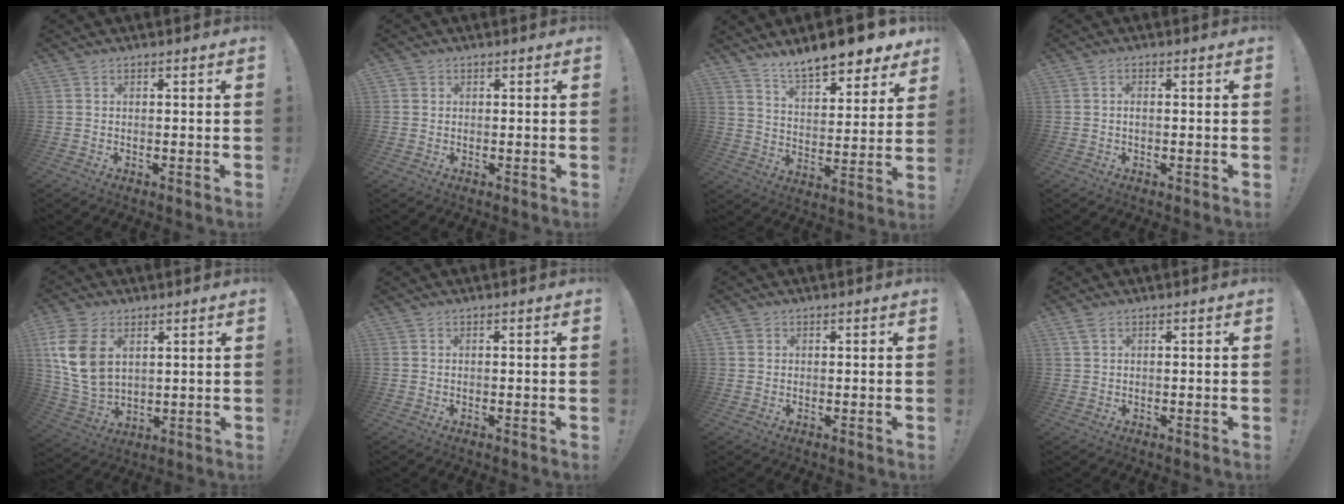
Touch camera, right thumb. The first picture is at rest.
{"total": 1.5, "force": [0.3, 1.4, 0.3], "torque": [0.003, 0.000, 0.004]}
{"total": 12.3, "force": [10.7, 3.2, 5.0], "torque": [-0.082, -0.085, 0.185]}
{"total": 1.0, "force": [-0.2, 0.4, 0.8], "torque": [-0.025, 0.006, -0.003]}
{"total": 14.3, "force": [4.9, 9.5, 9.5], "torque": [-0.191, -0.020, 0.094]}
{"total": 0.0}
{"total": 2.0, "force": [1.0, 1.7, 0.4], "torque": [-0.002, -0.003, 0.017]}
{"total": 1.9, "force": [1.1, 0.9, 1.3], "torque": [-0.027, 0.003, 0.021]}